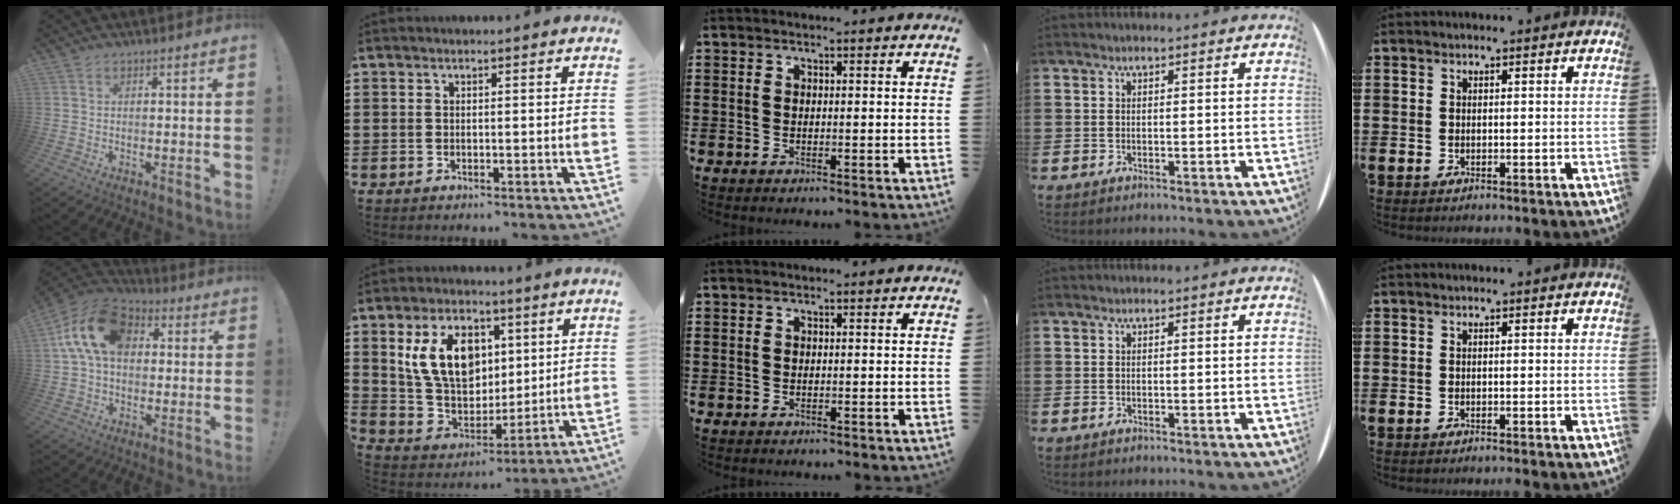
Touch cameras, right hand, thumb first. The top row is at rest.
{"thumb": {"total": 16.7, "force": [3.8, 11.3, 11.7], "torque": [-0.210, 0.016, 0.070]}, "index": {"total": 11.6, "force": [3.7, 8.0, 7.6], "torque": [-0.170, 0.015, 0.067]}}